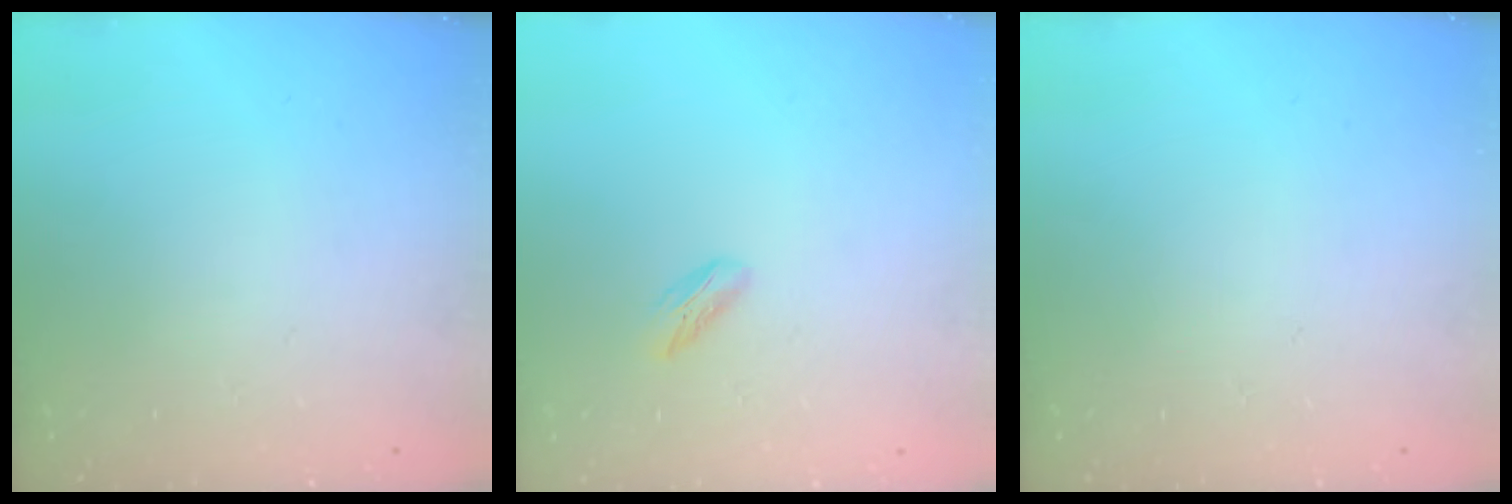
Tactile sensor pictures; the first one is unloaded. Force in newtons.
{"total": 2.7, "press": 2.6, "slide": 0.8}
{"total": 0.0}